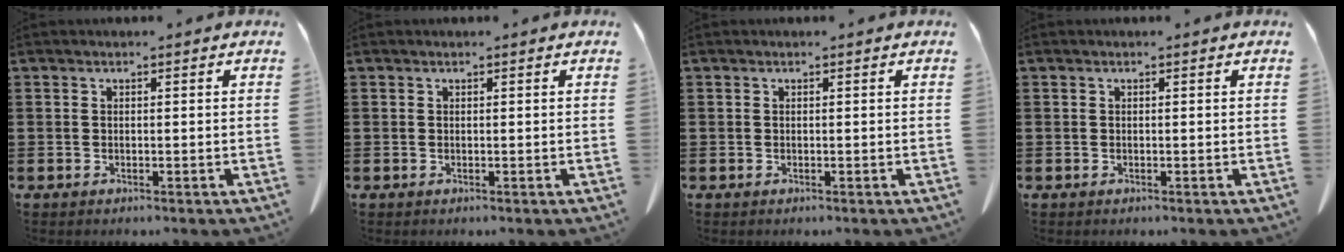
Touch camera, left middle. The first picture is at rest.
{"total": 0.0}
{"total": 0.0}
{"total": 0.0}